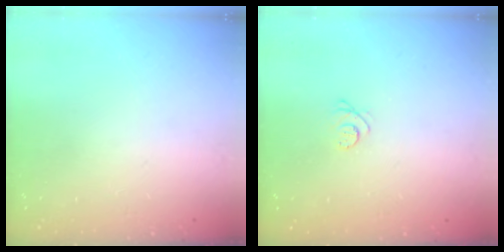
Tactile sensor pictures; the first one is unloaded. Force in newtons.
{"total": 2.3, "press": 2.3, "slide": 0.3}